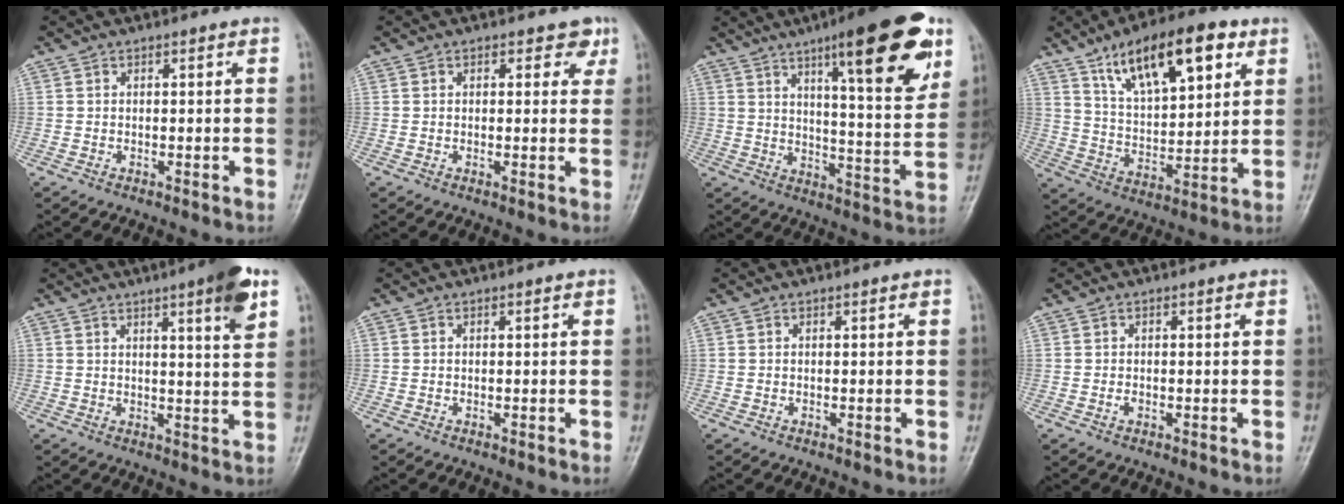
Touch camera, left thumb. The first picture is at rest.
{"total": 2.8, "force": [1.5, 1.9, 1.4], "torque": [0.008, -0.004, 0.013]}
{"total": 20.6, "force": [11.0, 4.7, 16.7], "torque": [-0.206, -0.044, 0.159]}
{"total": 17.9, "force": [9.4, 7.3, 13.3], "torque": [-0.181, -0.029, 0.161]}
{"total": 8.1, "force": [4.4, 0.9, 6.7], "torque": [-0.088, -0.022, 0.058]}
{"total": 0.0}
{"total": 0.0}
{"total": 0.8, "force": [-0.3, 0.5, 0.6], "torque": [-0.010, 0.001, -0.005]}